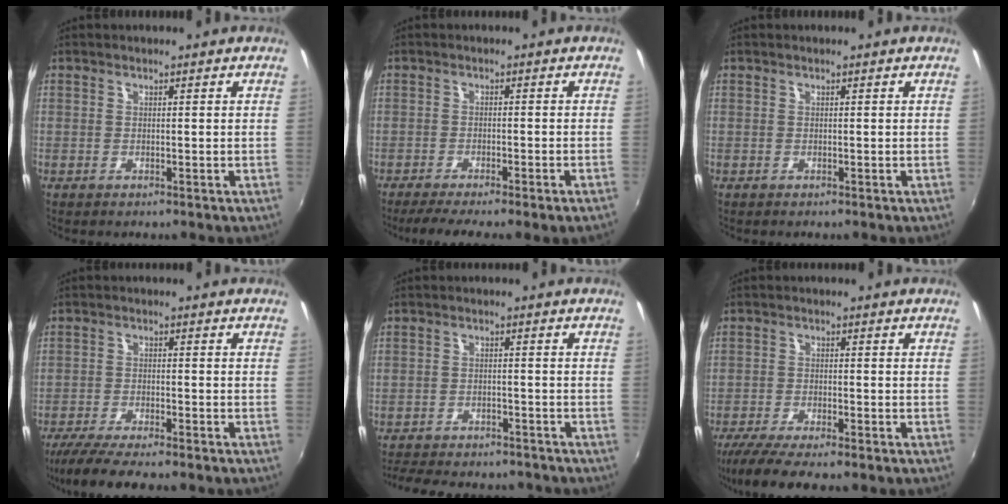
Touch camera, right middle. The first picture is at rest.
{"total": 6.8, "force": [-5.3, -0.9, 4.1], "torque": [-0.080, -0.014, -0.081]}
{"total": 0.0}
{"total": 9.0, "force": [-7.6, 0.7, 4.7], "torque": [-0.111, -0.026, -0.127]}
{"total": 13.2, "force": [-11.4, 4.0, 5.2], "torque": [-0.119, -0.014, -0.160]}
{"total": 8.3, "force": [-6.8, 0.7, 4.6], "torque": [-0.109, -0.028, -0.116]}